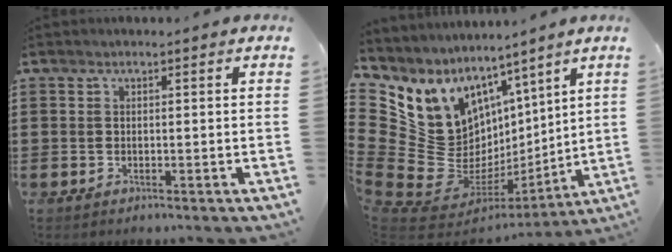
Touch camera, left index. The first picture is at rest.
{"total": 14.1, "force": [2.4, 12.8, 5.4], "torque": [-0.144, -0.058, 0.065]}